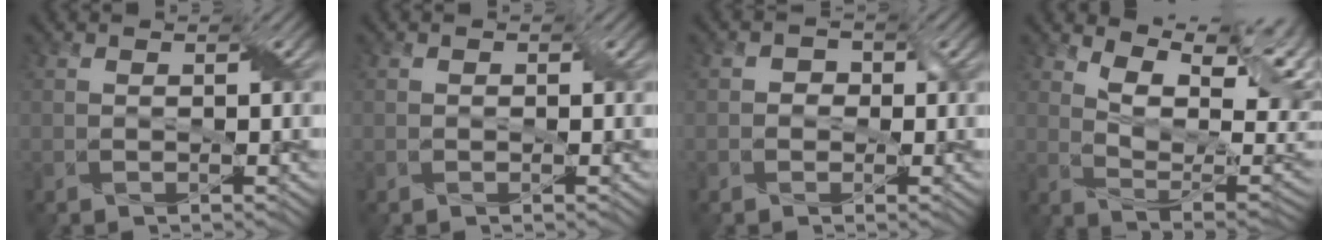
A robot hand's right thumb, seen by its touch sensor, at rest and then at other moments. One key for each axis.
{"total": 0.5, "fx": -0.1, "fy": 0.5, "fz": 0.1, "tx": -0.001, "ty": -0.003, "tz": -0.004}
{"total": 1.9, "fx": -0.1, "fy": 1.8, "fz": 0.5, "tx": -0.002, "ty": 0.007, "tz": -0.013}
{"total": 12.0, "fx": 6.7, "fy": 5.0, "fz": 8.6, "tx": -0.156, "ty": 0.007, "tz": 0.108}